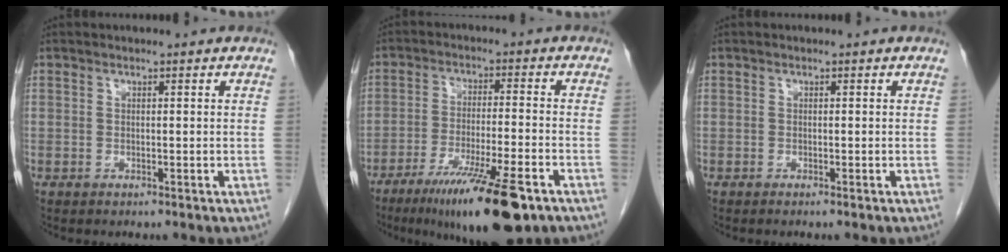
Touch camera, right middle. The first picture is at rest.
{"total": 14.9, "force": [-9.4, 1.6, 11.5], "torque": [-0.174, -0.035, -0.152]}
{"total": 0.0}